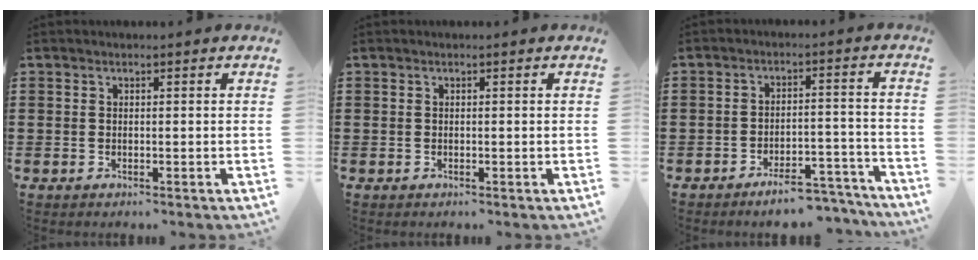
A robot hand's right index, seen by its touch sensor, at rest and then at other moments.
{"total": 0.0}
{"total": 6.0, "force": [-5.4, 1.3, 2.3], "torque": [-0.030, 0.013, -0.100]}